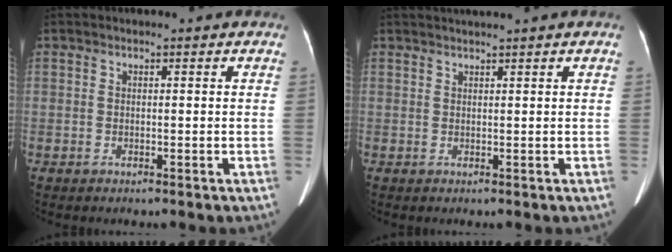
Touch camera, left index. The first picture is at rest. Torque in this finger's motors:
{"motor_torque": [0.02, -0.10, 0.01, 0.04]}